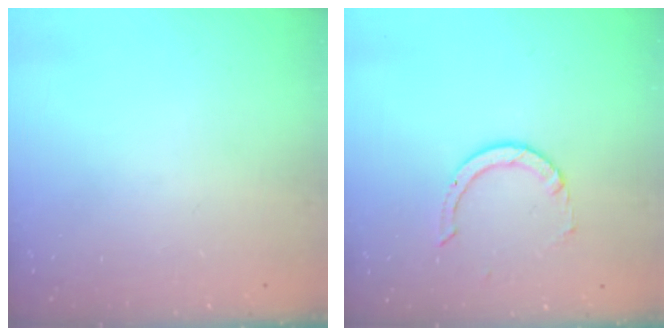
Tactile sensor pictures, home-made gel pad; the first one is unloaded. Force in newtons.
{"total": 1.7, "press": 1.7, "slide": 0.1}